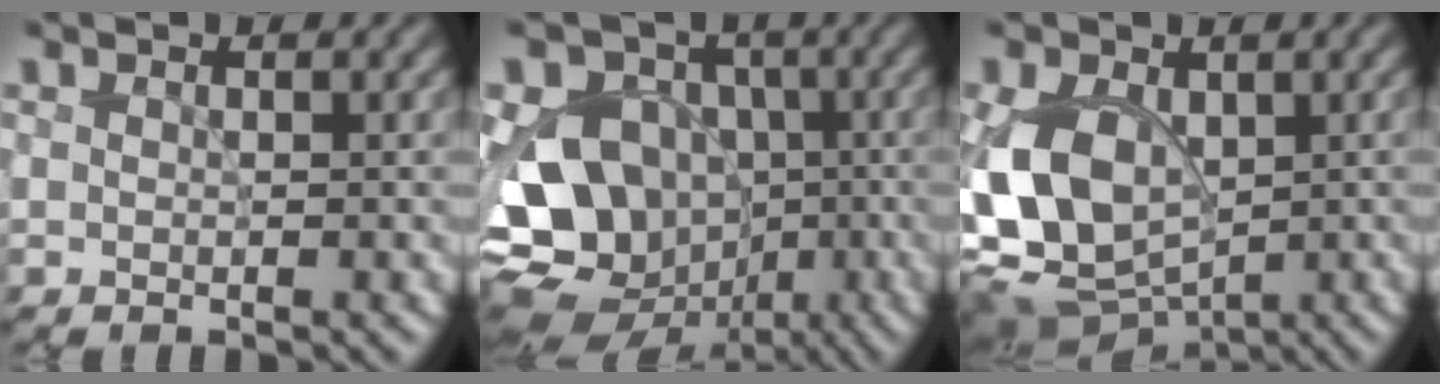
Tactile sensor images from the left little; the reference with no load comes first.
{"total": 17.1, "force": [-2.5, 14.8, 8.1], "torque": [-0.175, -0.009, -0.045]}
{"total": 10.6, "force": [0.1, 7.3, 7.7], "torque": [-0.172, -0.023, 0.006]}